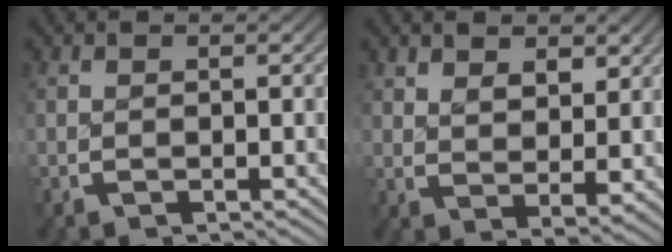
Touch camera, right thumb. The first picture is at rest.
{"total": 3.3, "force": [2.1, 1.7, 1.9], "torque": [-0.025, -0.016, 0.047]}